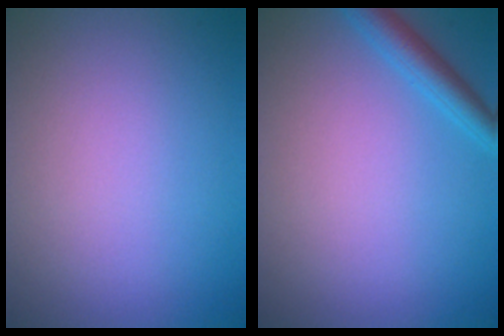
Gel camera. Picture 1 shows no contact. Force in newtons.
{"total": 2.4, "press": 2.4, "slide": 0.1}